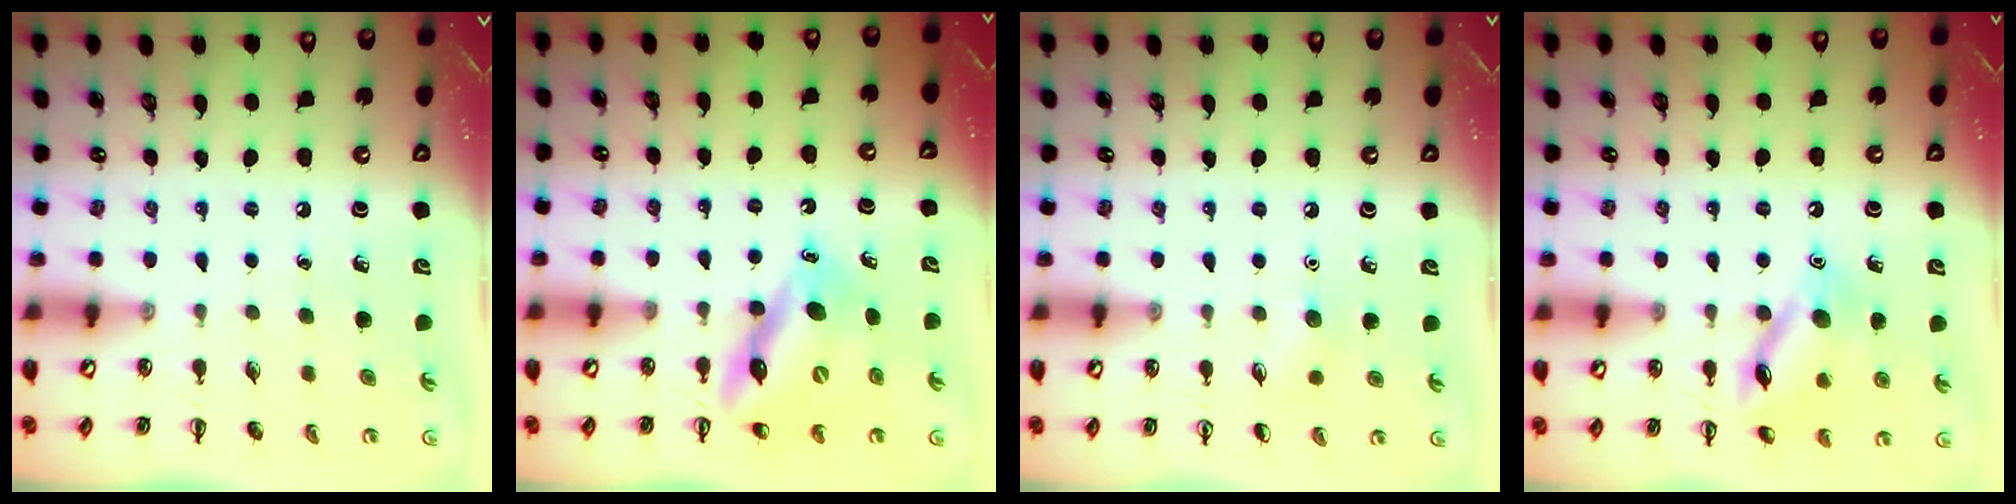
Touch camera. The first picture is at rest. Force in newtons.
{"total": 11.4, "press": 10.9, "slide": 3.3}
{"total": 4.6, "press": 4.4, "slide": 1.3}
{"total": 13.4, "press": 13.4, "slide": 0.9}